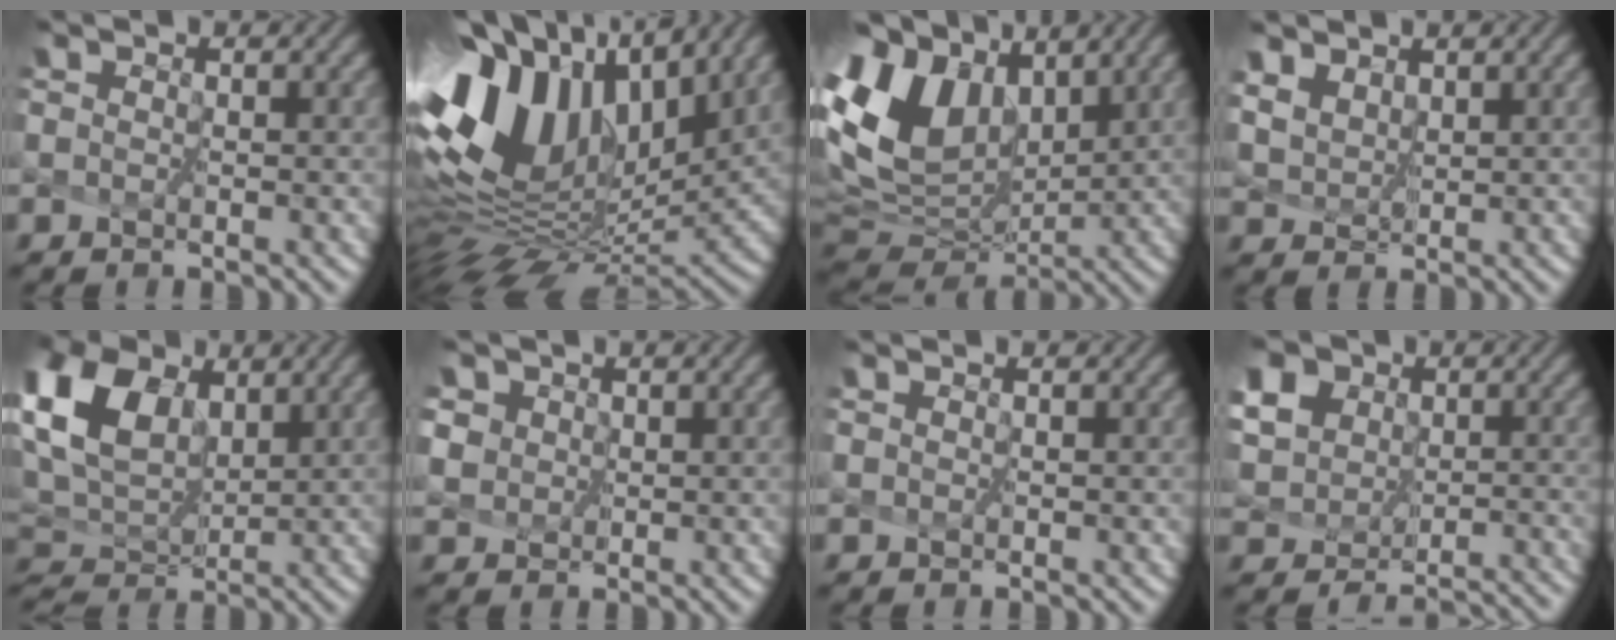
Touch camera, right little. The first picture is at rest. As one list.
[{"total": 14.1, "force": [4.8, 8.2, 10.4], "torque": [-0.214, 0.015, 0.099]}, {"total": 12.8, "force": [4.6, 8.6, 8.3], "torque": [-0.201, 0.015, 0.103]}, {"total": 4.3, "force": [3.4, 2.4, 1.3], "torque": [-0.083, -0.006, 0.079]}, {"total": 6.4, "force": [3.0, 4.0, 4.0], "torque": [-0.105, 0.012, 0.069]}, {"total": 4.7, "force": [2.8, 3.3, 1.6], "torque": [-0.052, 0.005, 0.048]}, {"total": 0.0}, {"total": 10.5, "force": [-0.7, 9.5, 4.4], "torque": [-0.120, -0.006, -0.012]}]